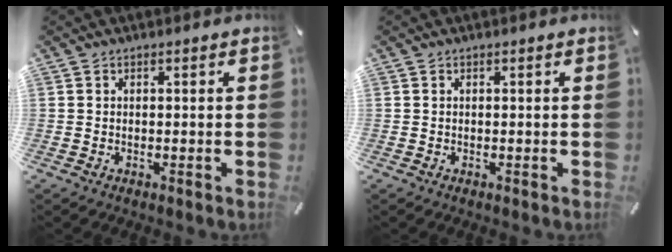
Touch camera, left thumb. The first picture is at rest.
{"total": 0.0}